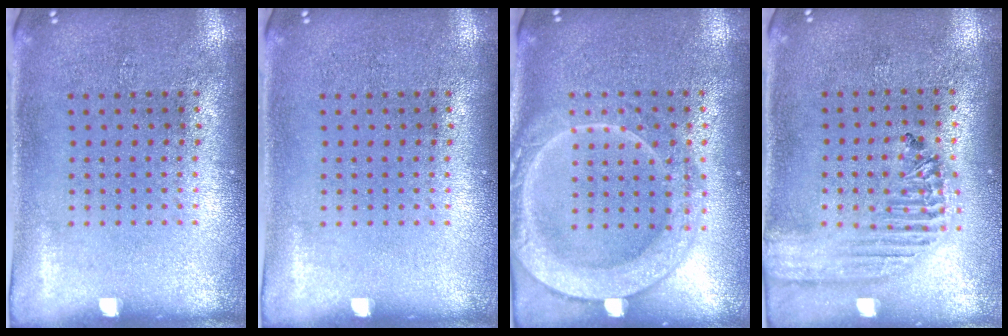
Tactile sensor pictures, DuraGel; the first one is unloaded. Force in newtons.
{"total": 0.0}
{"total": 2.0, "press": 2.0, "slide": 0.3}
{"total": 1.8, "press": 1.7, "slide": 0.6}